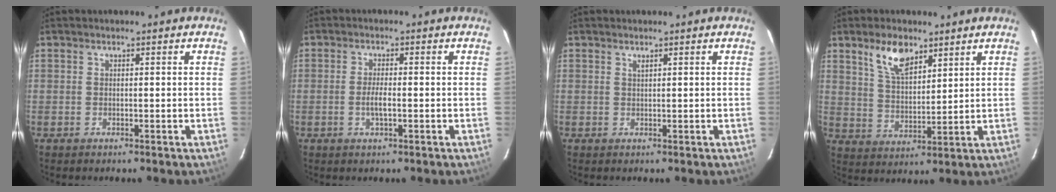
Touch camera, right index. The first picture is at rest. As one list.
[{"total": 2.8, "force": [-0.8, 0.6, 2.6], "torque": [-0.050, -0.004, -0.014]}, {"total": 0.5, "force": [0.5, 0.0, 0.3], "torque": [-0.004, 0.000, 0.008]}, {"total": 8.2, "force": [5.3, 3.8, 5.1], "torque": [-0.091, 0.009, 0.105]}]